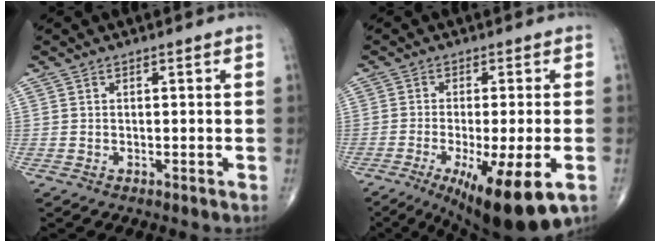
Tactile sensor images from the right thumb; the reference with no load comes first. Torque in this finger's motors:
{"motor_torque": [0.48, 0.78, 0.44, 0.02, 0.10]}